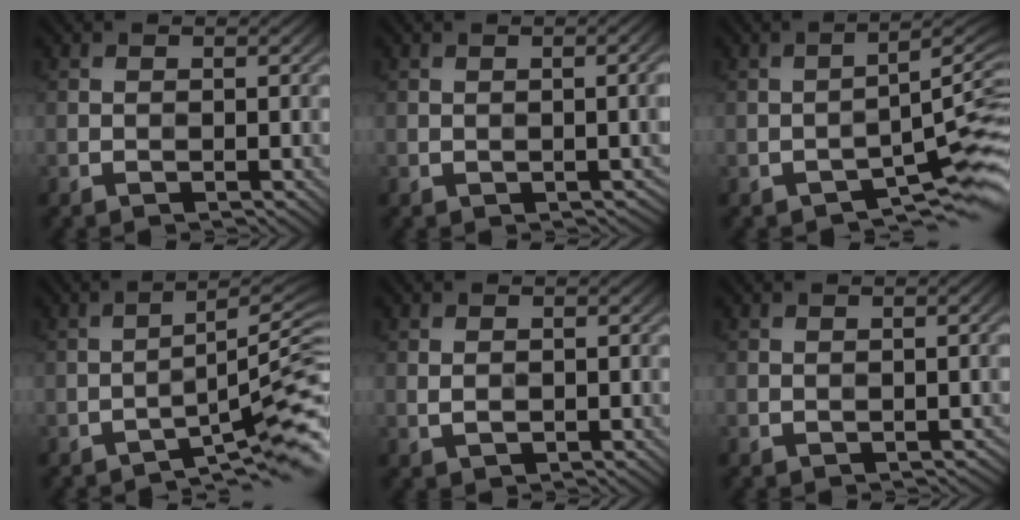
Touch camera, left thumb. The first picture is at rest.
{"total": 2.2, "force": [-0.4, 0.9, 2.0], "torque": [-0.022, -0.001, 0.007]}
{"total": 5.4, "force": [-3.3, 0.9, 4.2], "torque": [-0.054, 0.008, -0.055]}
{"total": 7.2, "force": [-3.9, 0.8, 6.1], "torque": [-0.079, 0.017, -0.063]}
{"total": 1.0, "force": [0.5, 0.6, 0.5], "torque": [-0.013, -0.003, 0.007]}
{"total": 1.1, "force": [-0.3, 0.7, 0.9], "torque": [-0.010, -0.002, 0.004]}